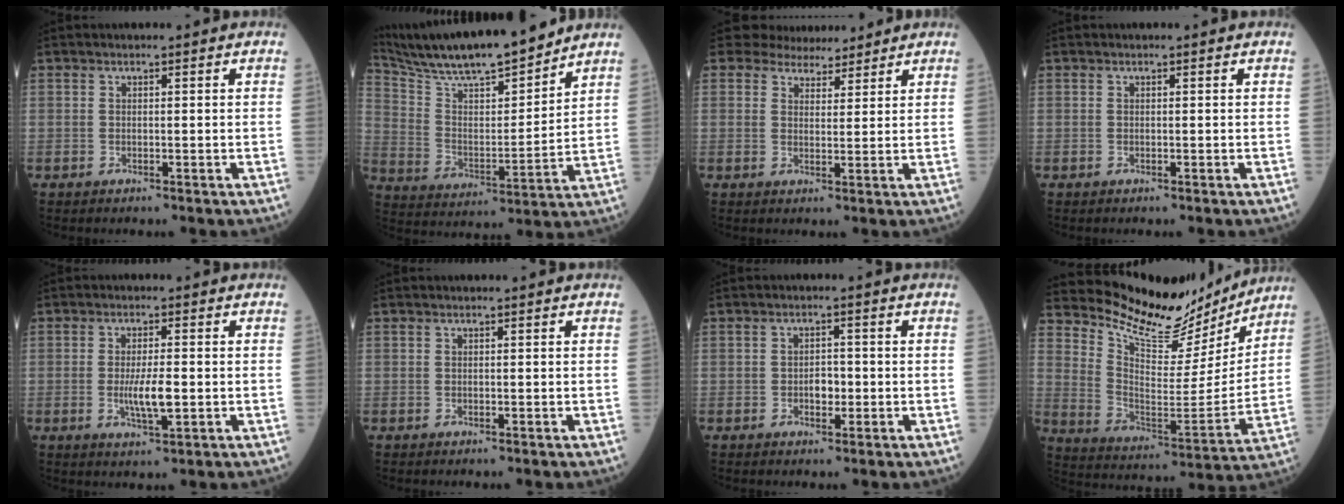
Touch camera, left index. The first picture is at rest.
{"total": 18.3, "force": [16.5, 1.6, 7.8], "torque": [-0.156, 0.004, 0.288]}
{"total": 5.7, "force": [5.3, 2.0, 0.6], "torque": [-0.007, 0.001, 0.077]}
{"total": 0.0}
{"total": 4.7, "force": [-0.6, 0.9, 4.6], "torque": [-0.093, -0.007, -0.009]}
{"total": 0.0}
{"total": 2.4, "force": [-0.5, 1.4, 1.9], "torque": [-0.028, 0.004, -0.007]}
{"total": 17.2, "force": [16.2, 3.7, 4.2], "torque": [-0.087, -0.043, 0.250]}